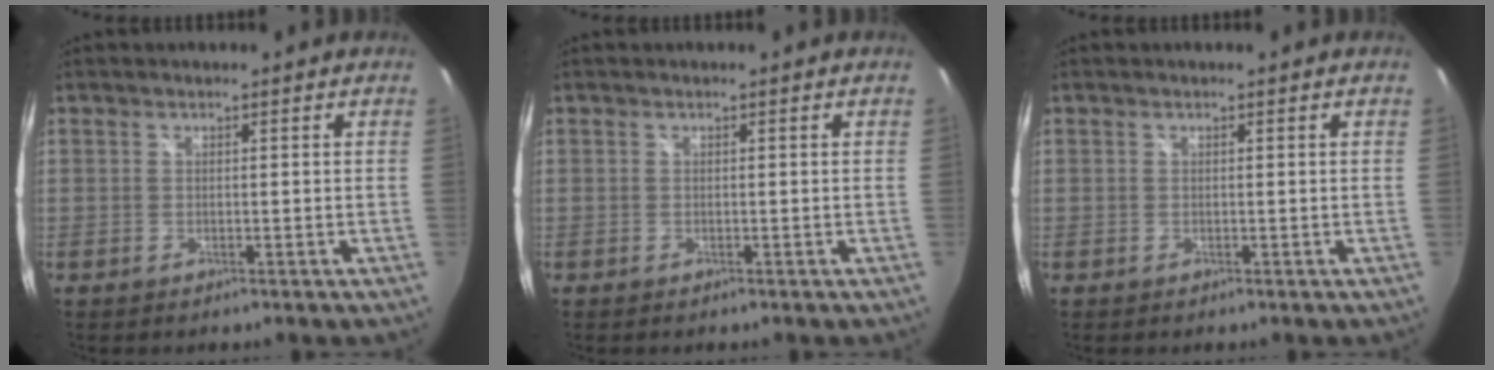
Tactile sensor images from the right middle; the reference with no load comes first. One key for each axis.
{"total": 0.0}
{"total": 0.0}